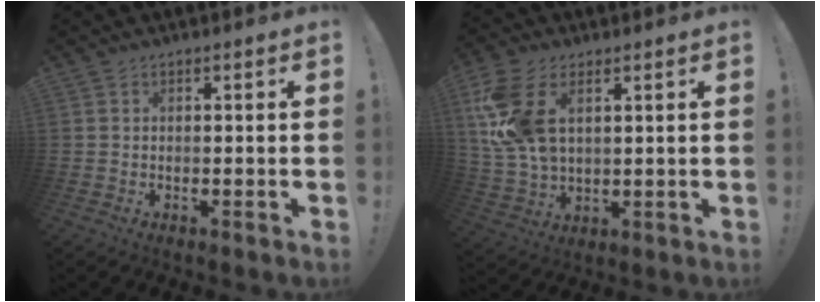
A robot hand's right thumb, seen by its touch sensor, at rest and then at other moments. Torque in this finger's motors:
{"motor_torque": [1.86, 1.91, 1.18, 0.31, 0.13]}